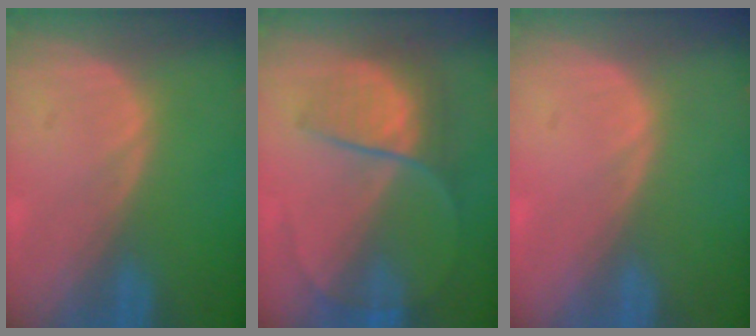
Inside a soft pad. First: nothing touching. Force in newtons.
{"total": 6.7, "press": 6.5, "slide": 1.7}
{"total": 0.6, "press": 0.0, "slide": 0.6}